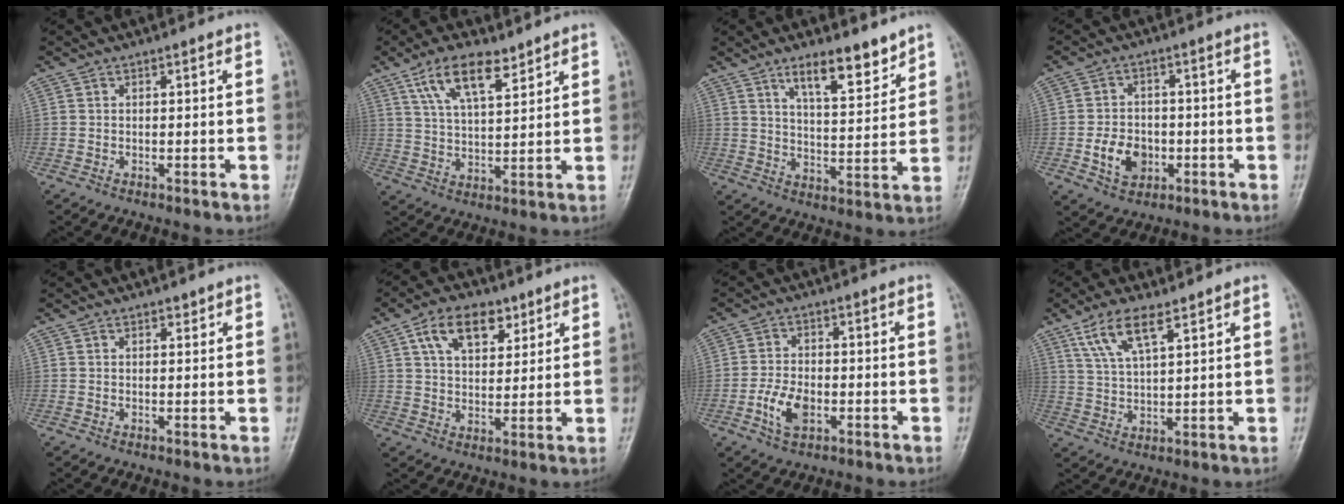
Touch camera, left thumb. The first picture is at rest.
{"total": 9.8, "force": [6.1, 3.8, 6.7], "torque": [-0.110, -0.026, 0.118]}
{"total": 9.6, "force": [6.8, 2.7, 6.2], "torque": [-0.080, -0.051, 0.114]}
{"total": 7.3, "force": [-2.1, 5.6, 4.2], "torque": [-0.051, 0.012, -0.032]}
{"total": 0.8, "force": [0.6, 0.4, 0.3], "torque": [-0.002, -0.004, 0.007]}
{"total": 10.1, "force": [5.1, 5.9, 6.4], "torque": [-0.083, -0.016, 0.088]}
{"total": 6.3, "force": [-2.2, 3.7, 4.5], "torque": [-0.085, 0.009, -0.043]}
{"total": 7.8, "force": [4.8, 2.4, 5.6], "torque": [-0.110, -0.014, 0.101]}